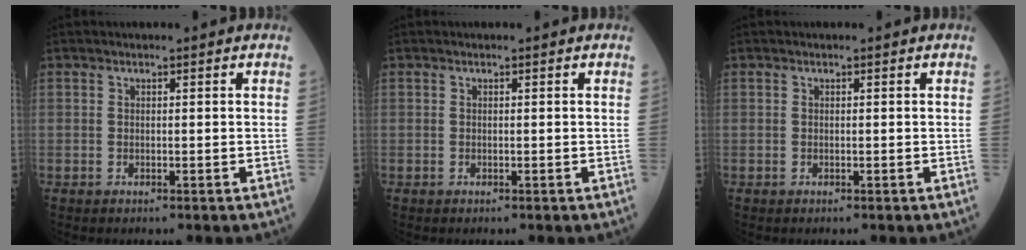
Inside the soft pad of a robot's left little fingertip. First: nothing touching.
{"total": 0.0}
{"total": 0.0}